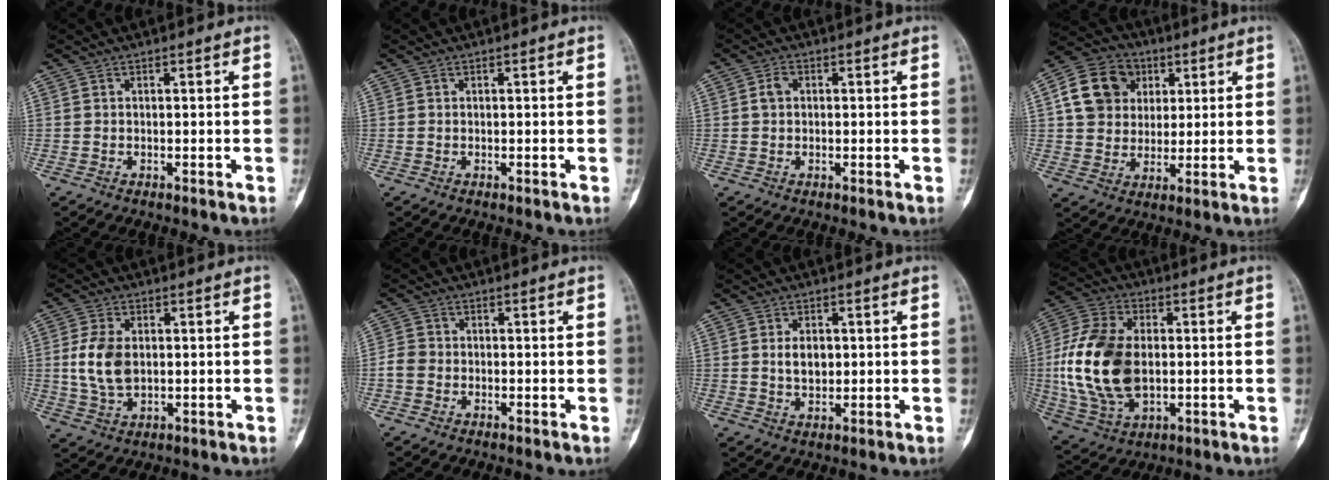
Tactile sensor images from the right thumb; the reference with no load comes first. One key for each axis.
{"total": 0.0}
{"total": 2.2, "fx": 0.3, "fy": 1.7, "fz": 1.4, "tx": -0.024, "ty": 0.008, "tz": 0.004}
{"total": 13.0, "fx": 3.9, "fy": 10.9, "fz": 6.0, "tx": -0.086, "ty": 0.000, "tz": 0.064}
{"total": 8.3, "fx": 0.6, "fy": 5.3, "fz": 6.4, "tx": -0.126, "ty": -0.001, "tz": 0.017}
{"total": 2.9, "fx": -0.8, "fy": 2.4, "fz": 1.2, "tx": -0.018, "ty": 0.007, "tz": -0.022}
{"total": 4.3, "fx": 0.6, "fy": 2.9, "fz": 3.1, "tx": -0.035, "ty": -0.003, "tz": 0.014}
{"total": 19.2, "fx": -0.2, "fy": 12.1, "fz": 14.9, "tx": -0.300, "ty": 0.002, "tz": 0.005}